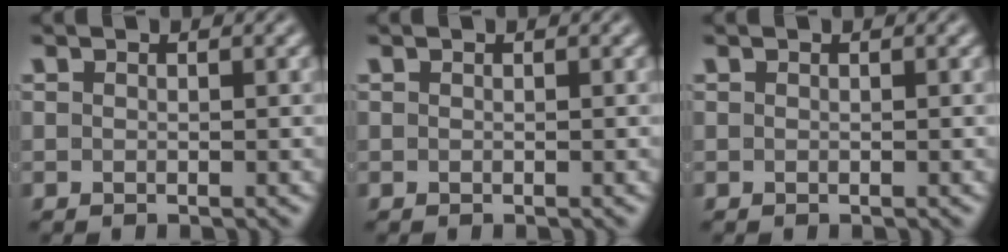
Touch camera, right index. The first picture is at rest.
{"total": 0.0}
{"total": 0.0}